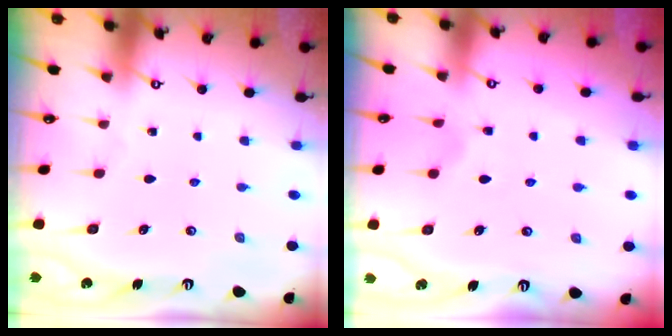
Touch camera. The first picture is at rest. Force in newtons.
{"total": 0.7, "press": 0.0, "slide": 0.7}